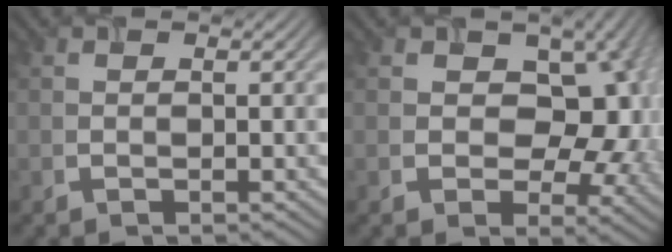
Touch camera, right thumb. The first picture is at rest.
{"total": 12.4, "force": [1.4, 8.6, 8.8], "torque": [-0.103, -0.001, 0.022]}